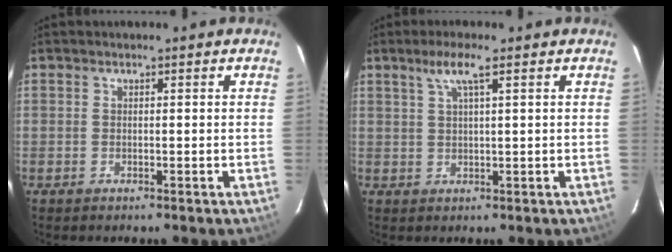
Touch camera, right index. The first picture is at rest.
{"total": 3.8, "force": [2.1, 0.0, 3.1], "torque": [-0.061, 0.006, 0.040]}